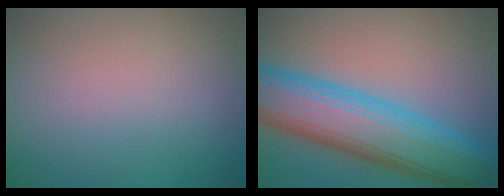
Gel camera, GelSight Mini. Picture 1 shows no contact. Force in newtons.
{"total": 10.8, "press": 10.8, "slide": 0.2}